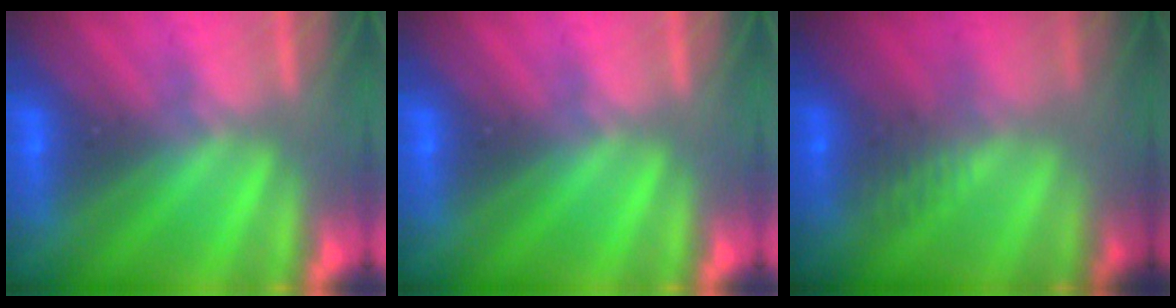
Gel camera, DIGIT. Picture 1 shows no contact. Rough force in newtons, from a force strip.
{"total": 0.0}
{"total": 2.5}